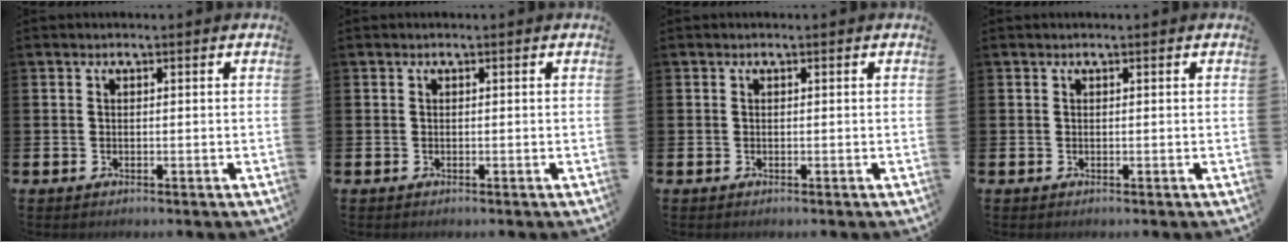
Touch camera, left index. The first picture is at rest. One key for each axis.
{"total": 0.0}
{"total": 0.0}
{"total": 0.0}